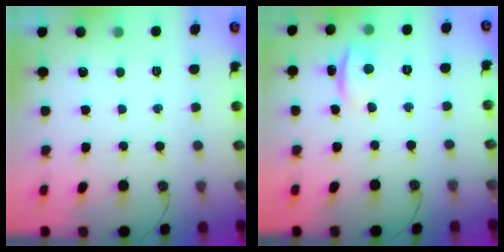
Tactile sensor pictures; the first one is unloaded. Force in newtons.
{"total": 1.4, "press": 1.2, "slide": 0.7}